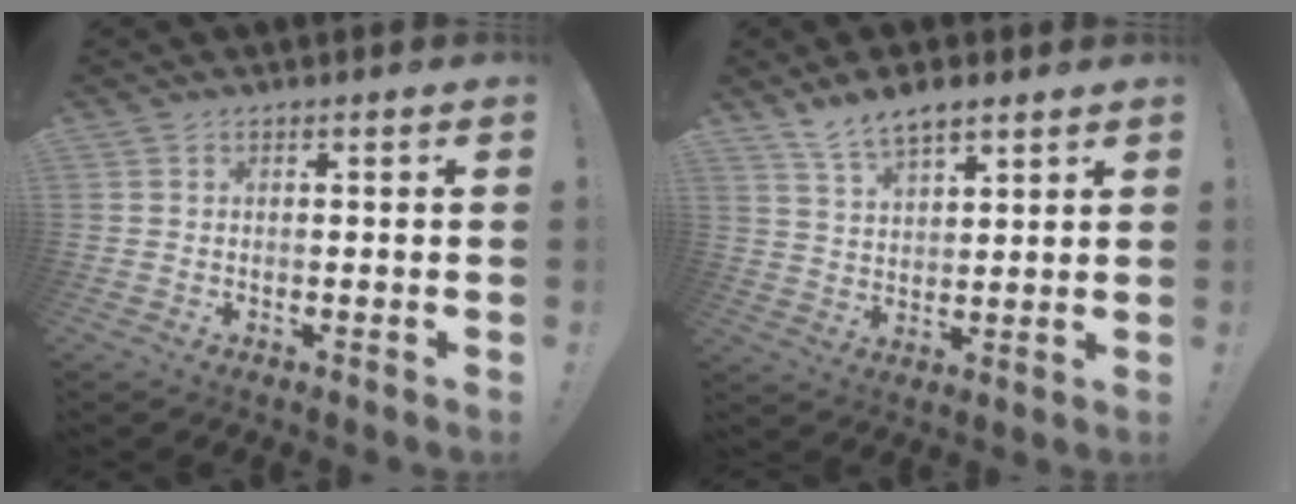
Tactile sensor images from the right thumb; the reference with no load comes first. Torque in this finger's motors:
{"motor_torque": [0.01, 0.04, 0.22, 0.18, 0.02]}